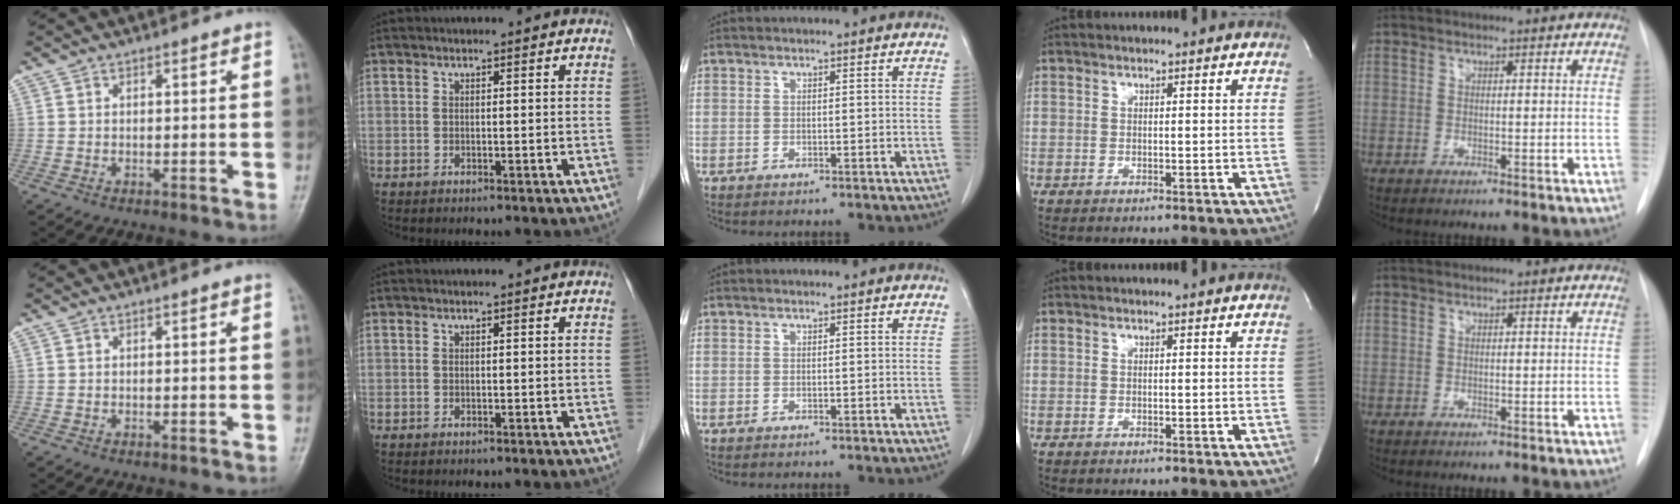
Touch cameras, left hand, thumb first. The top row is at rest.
{}